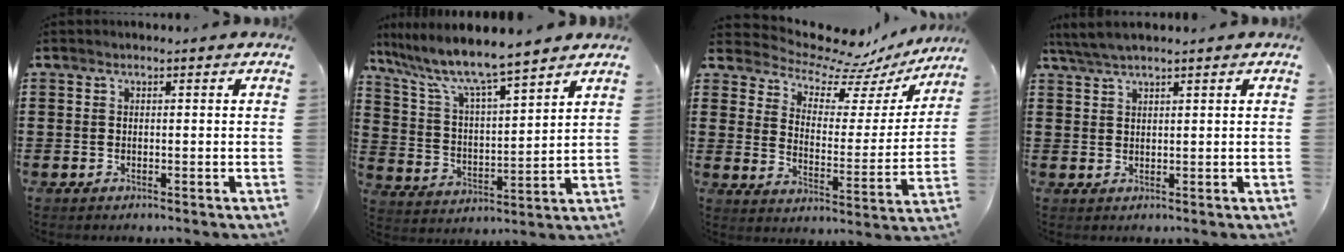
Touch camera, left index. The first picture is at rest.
{"total": 7.7, "force": [6.8, 0.3, 3.7], "torque": [-0.102, -0.041, 0.111]}
{"total": 8.2, "force": [7.5, 2.6, 2.2], "torque": [-0.062, -0.065, 0.124]}
{"total": 3.0, "force": [2.5, 0.1, 1.7], "torque": [-0.038, 0.001, 0.048]}